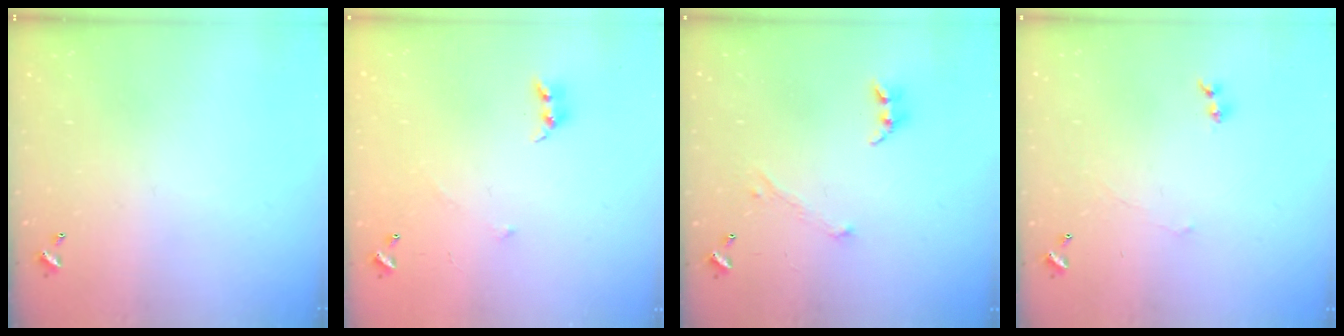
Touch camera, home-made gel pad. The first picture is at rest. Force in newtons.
{"total": 4.8, "press": 4.7, "slide": 0.8}
{"total": 1.7, "press": 1.6, "slide": 0.5}
{"total": 0.7, "press": 0.1, "slide": 0.7}